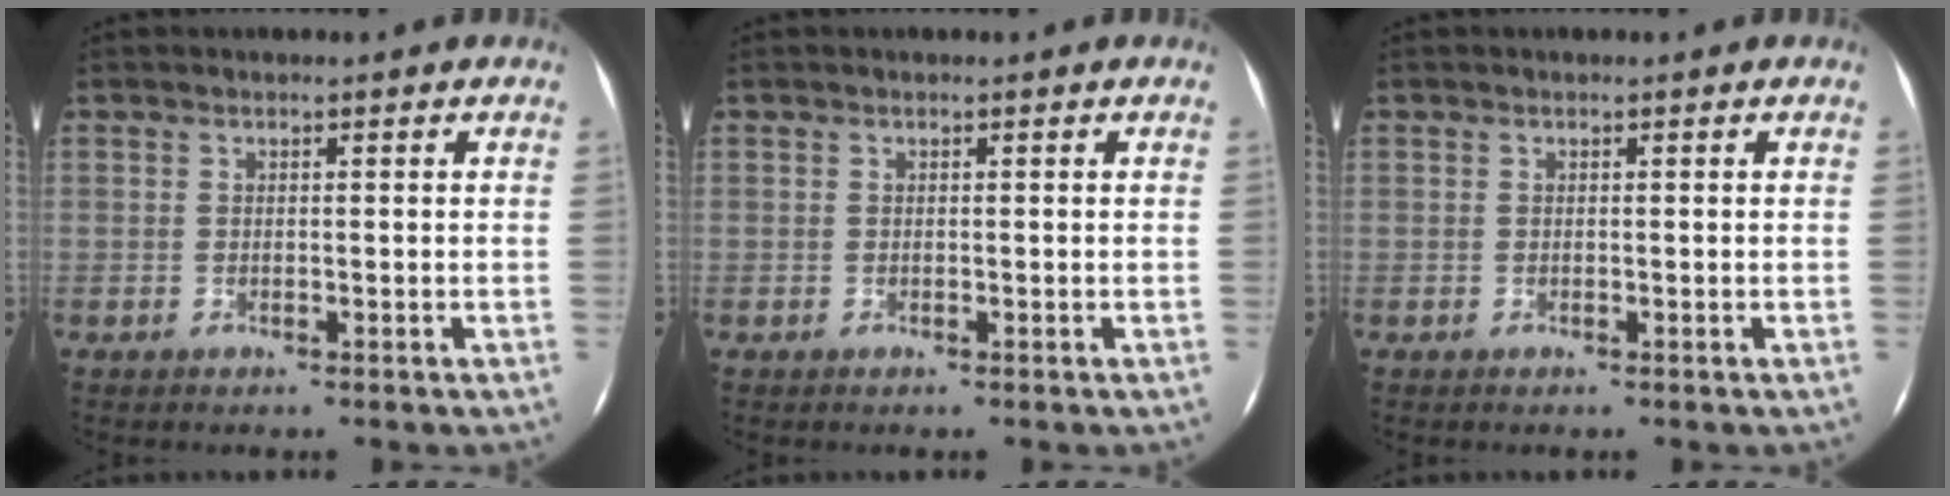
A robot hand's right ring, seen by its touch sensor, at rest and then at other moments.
{"total": 0.0}
{"total": 0.0}